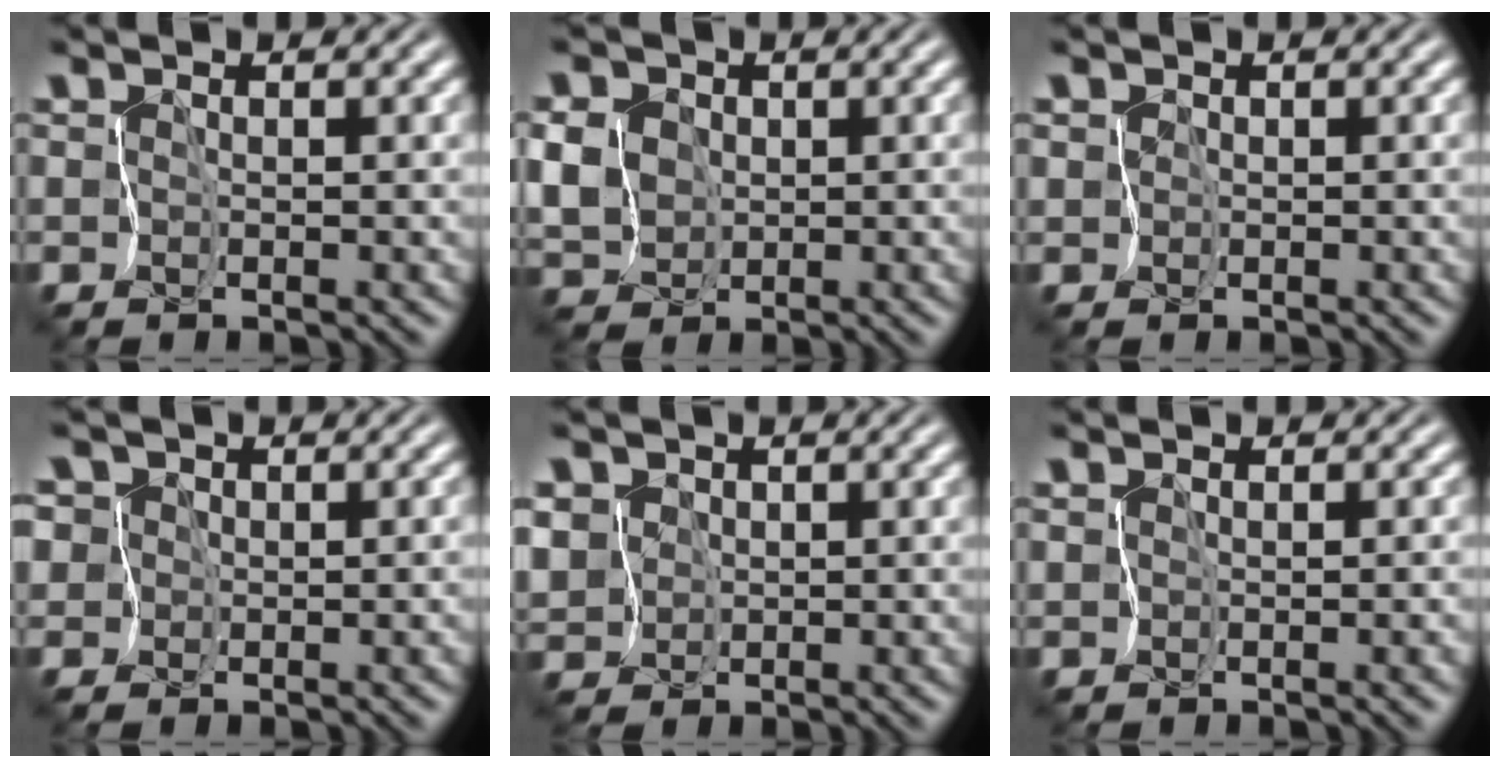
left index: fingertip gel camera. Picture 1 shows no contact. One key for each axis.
{"total": 6.8, "fx": 0.6, "fy": 6.0, "fz": 3.1, "tx": -0.079, "ty": 0.020, "tz": -0.011}
{"total": 2.2, "fx": 1.0, "fy": 1.8, "fz": 0.7, "tx": -0.006, "ty": 0.017, "tz": -0.003}
{"total": 7.8, "fx": 2.9, "fy": 6.1, "fz": 4.0, "tx": -0.061, "ty": 0.039, "tz": -0.006}
{"total": 5.7, "fx": 1.4, "fy": 5.1, "fz": 2.1, "tx": -0.060, "ty": 0.018, "tz": 0.003}
{"total": 1.7, "fx": -0.3, "fy": 1.1, "fz": 1.2, "tx": -0.001, "ty": 0.001, "tz": 0.000}